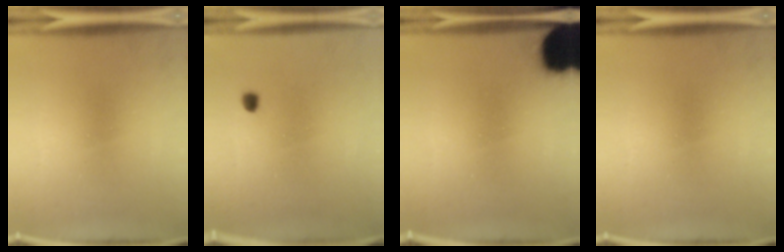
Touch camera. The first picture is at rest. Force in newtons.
{"total": 1.0}
{"total": 18.9}
{"total": 0.0}